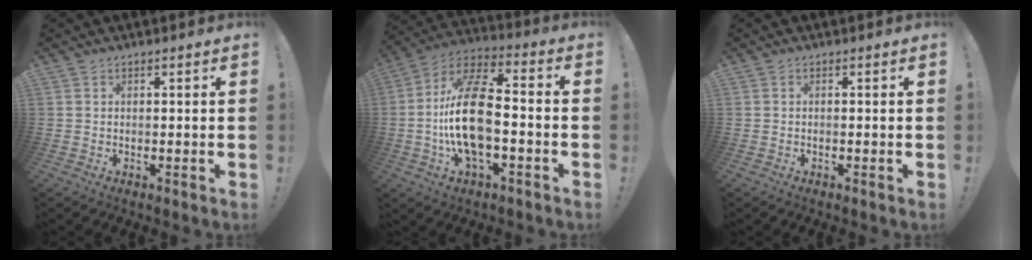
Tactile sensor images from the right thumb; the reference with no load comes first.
{"total": 18.6, "force": [-3.1, 9.0, 16.0], "torque": [-0.313, 0.017, -0.055]}
{"total": 0.0}